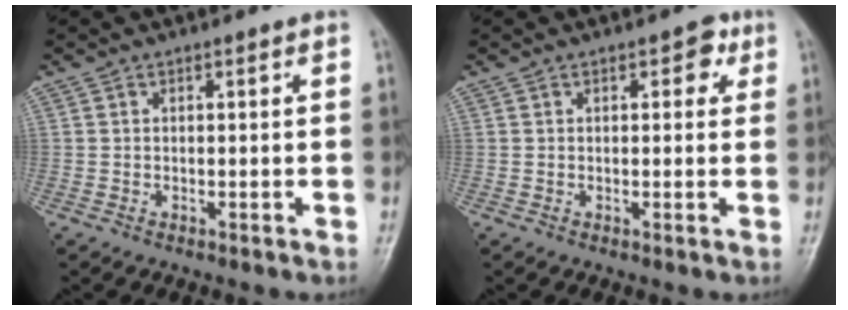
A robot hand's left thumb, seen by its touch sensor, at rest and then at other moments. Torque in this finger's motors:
{"motor_torque": [-0.17, 0.02, -0.02, -0.04, 0.02]}